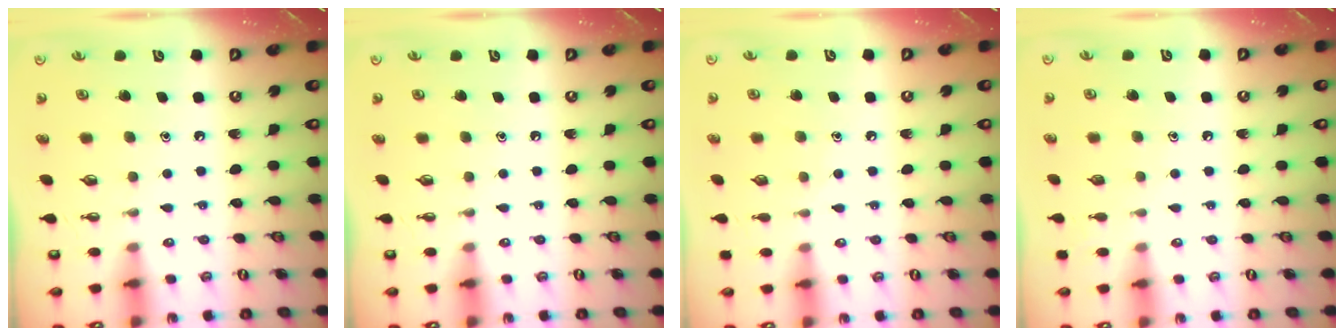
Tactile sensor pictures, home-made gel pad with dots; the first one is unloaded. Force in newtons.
{"total": 0.0}
{"total": 4.4, "press": 4.4, "slide": 0.5}
{"total": 2.5, "press": 2.5, "slide": 0.3}